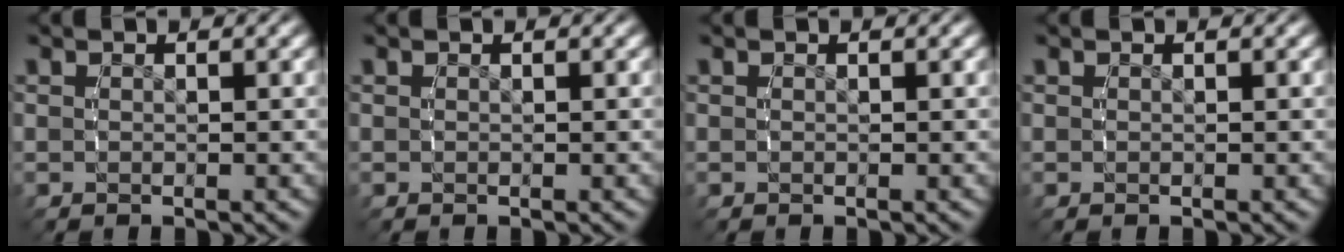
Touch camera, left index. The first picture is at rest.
{"total": 0.0}
{"total": 0.0}
{"total": 0.0}